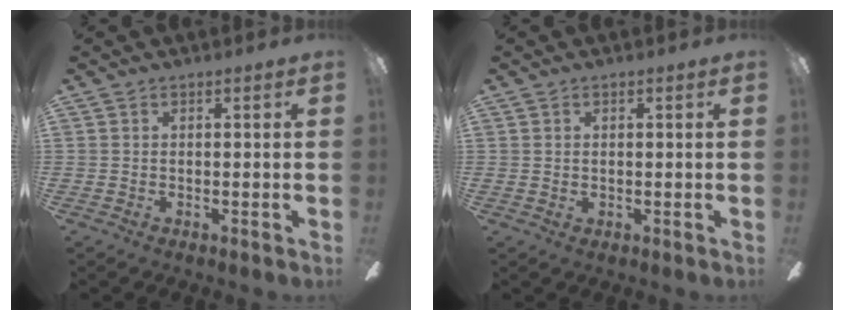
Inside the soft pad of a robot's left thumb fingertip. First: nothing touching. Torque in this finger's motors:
{"motor_torque": [-0.20, -0.20, 0.16, -0.20, 0.04]}